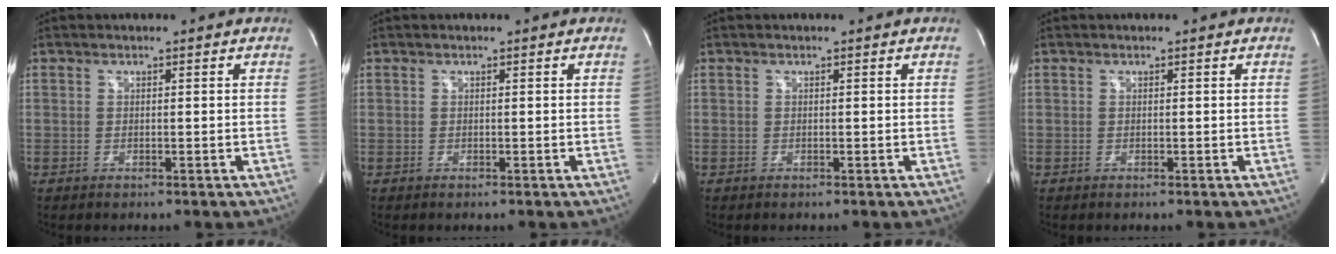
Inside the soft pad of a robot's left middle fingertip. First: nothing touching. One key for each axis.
{"total": 0.0}
{"total": 0.0}
{"total": 0.0}